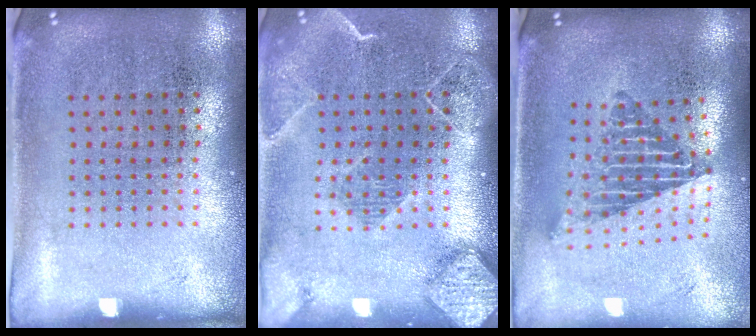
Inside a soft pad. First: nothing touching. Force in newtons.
{"total": 2.2, "press": 2.0, "slide": 1.1}
{"total": 2.0, "press": 1.5, "slide": 1.4}